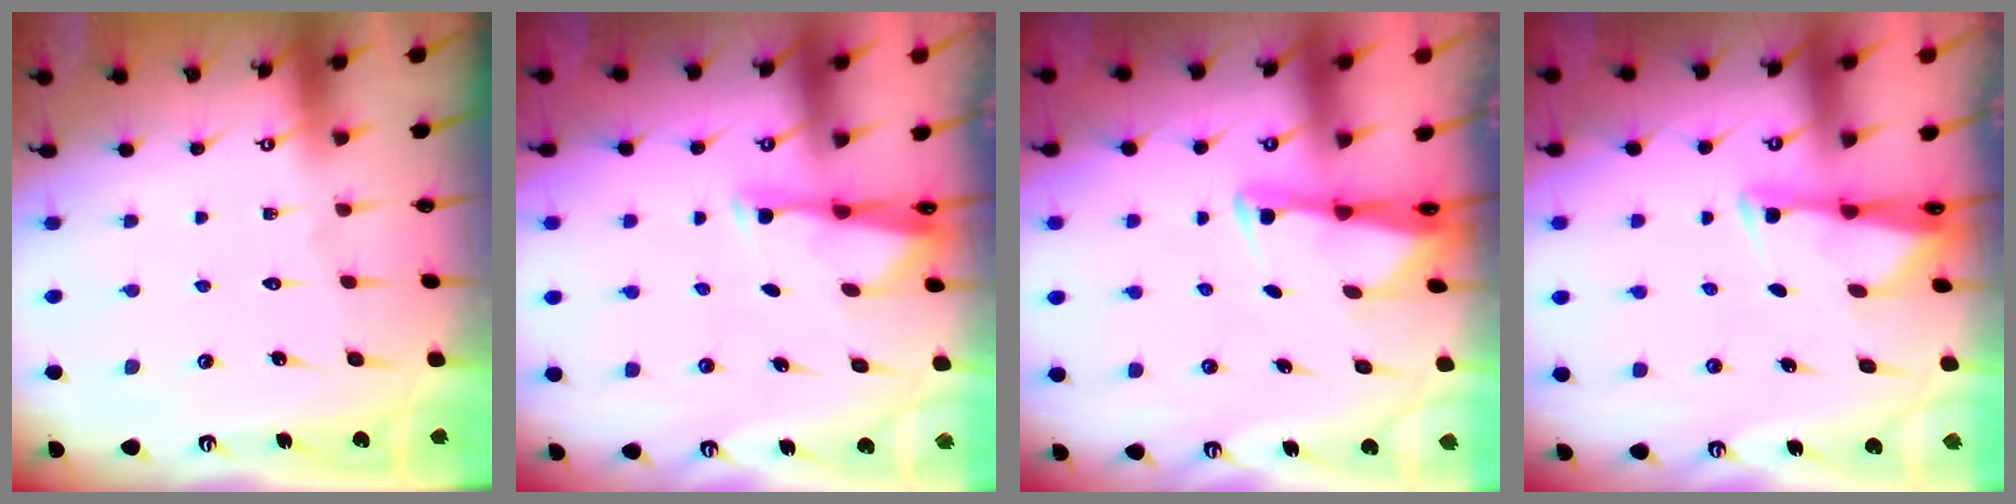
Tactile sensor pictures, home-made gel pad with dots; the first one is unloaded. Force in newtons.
{"total": 2.9, "press": 2.9, "slide": 0.5}
{"total": 2.6, "press": 2.6, "slide": 0.5}
{"total": 2.7, "press": 2.7, "slide": 0.4}